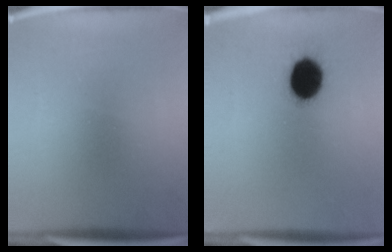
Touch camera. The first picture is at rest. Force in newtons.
{"total": 11.6}